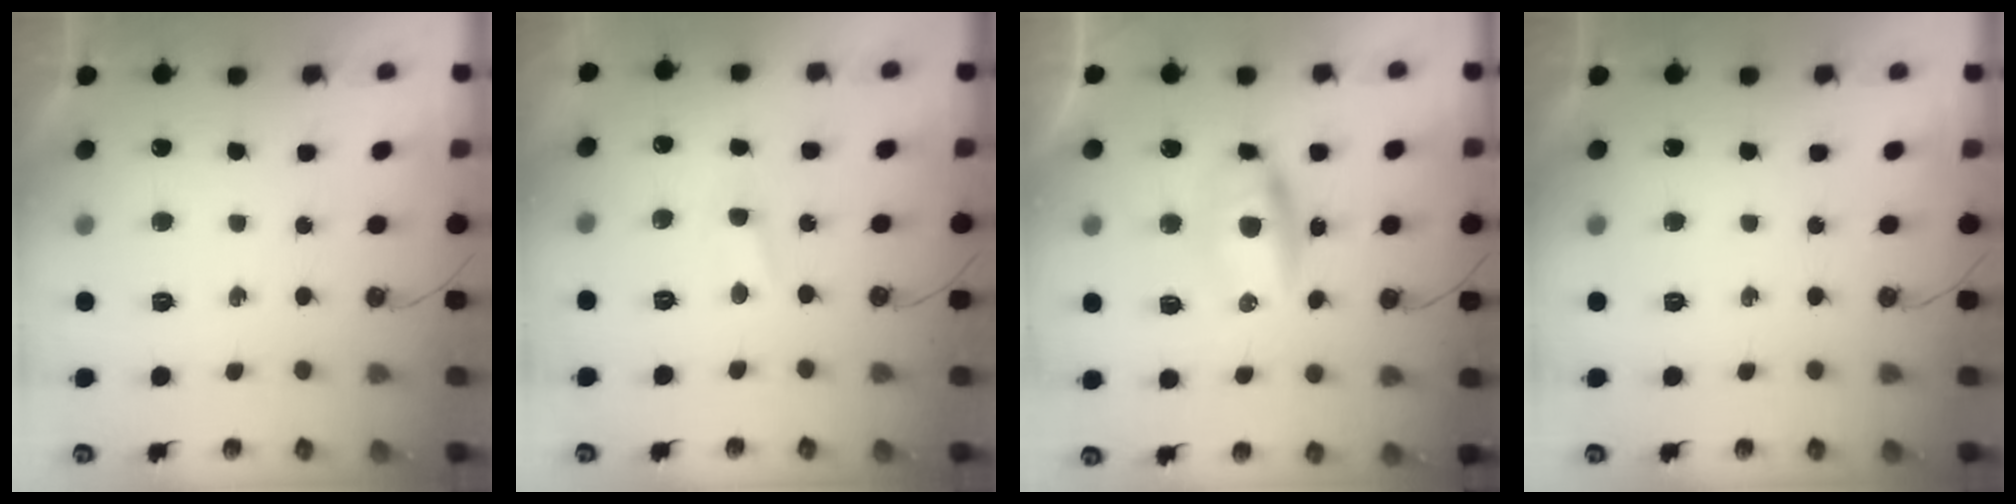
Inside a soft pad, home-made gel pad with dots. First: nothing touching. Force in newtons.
{"total": 2.8, "press": 2.8, "slide": 0.4}
{"total": 7.2, "press": 7.2, "slide": 0.8}
{"total": 0.0}